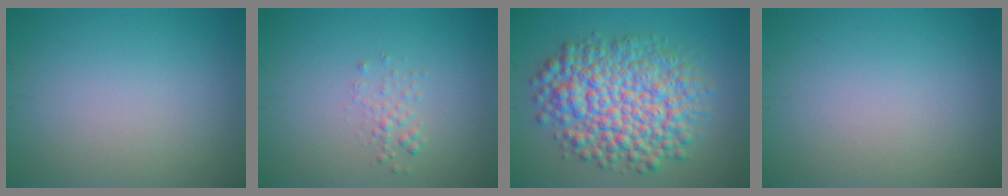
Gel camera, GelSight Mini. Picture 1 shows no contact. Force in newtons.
{"total": 1.1, "press": 1.1, "slide": 0.1}
{"total": 9.8, "press": 9.8, "slide": 0.2}
{"total": 0.0}